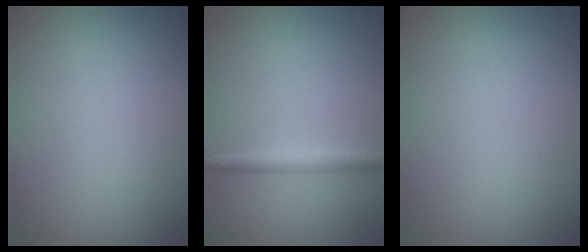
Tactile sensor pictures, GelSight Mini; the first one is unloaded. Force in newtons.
{"total": 1.8, "press": 1.8, "slide": 0.0}
{"total": 0.0}